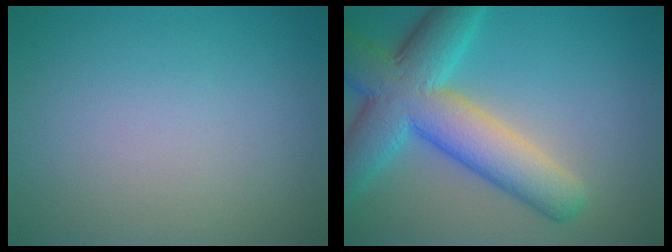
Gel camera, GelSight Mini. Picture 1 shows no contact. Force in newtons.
{"total": 9.5, "press": 9.5, "slide": 0.4}